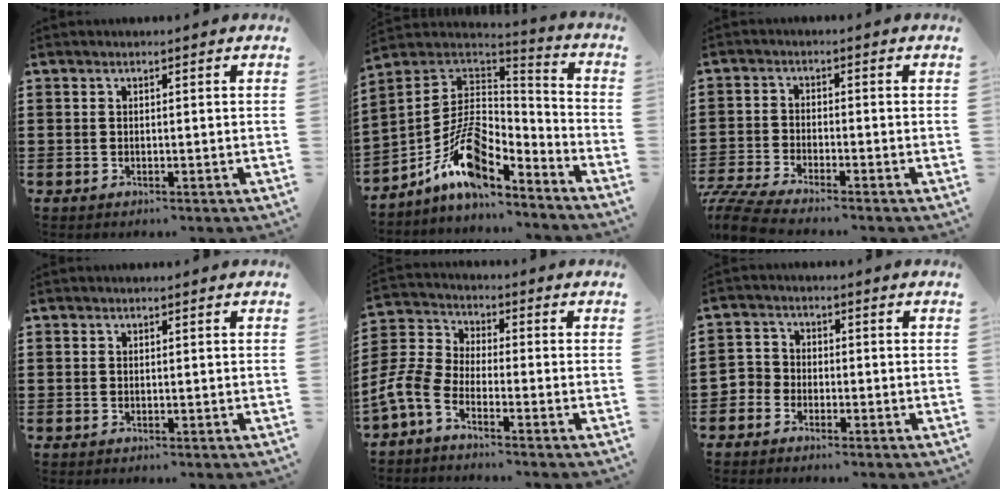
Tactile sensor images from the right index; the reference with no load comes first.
{"total": 11.8, "force": [-6.5, 5.6, 8.1], "torque": [-0.170, 0.002, -0.129]}
{"total": 3.9, "force": [-3.7, -0.2, 1.1], "torque": [-0.048, -0.017, -0.082]}
{"total": 0.0}
{"total": 5.3, "force": [-4.3, 1.6, 2.7], "torque": [-0.095, -0.017, -0.095]}
{"total": 2.7, "force": [-2.2, 1.6, 0.0], "torque": [-0.019, 0.002, -0.052]}